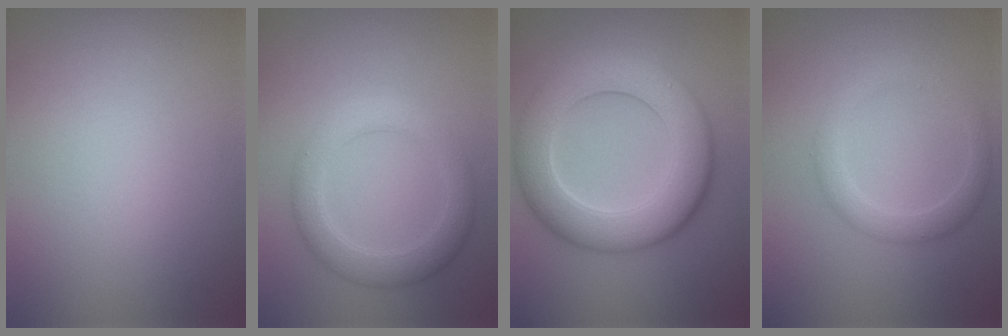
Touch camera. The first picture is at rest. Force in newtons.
{"total": 3.8, "press": 3.8, "slide": 0.0}
{"total": 8.9, "press": 8.8, "slide": 0.6}
{"total": 2.5, "press": 2.5, "slide": 0.2}